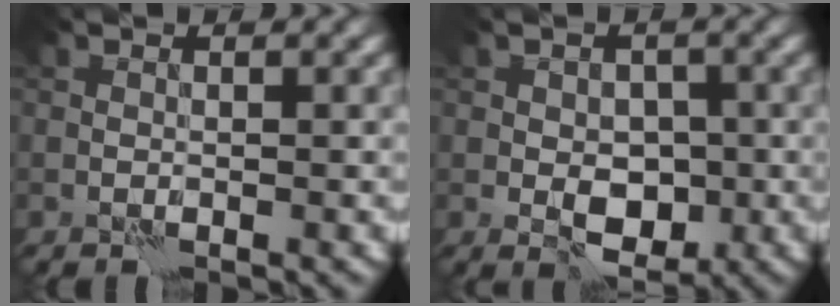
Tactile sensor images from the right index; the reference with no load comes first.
{"total": 4.1, "force": [-1.1, 2.7, 2.9], "torque": [-0.033, -0.002, -0.021]}